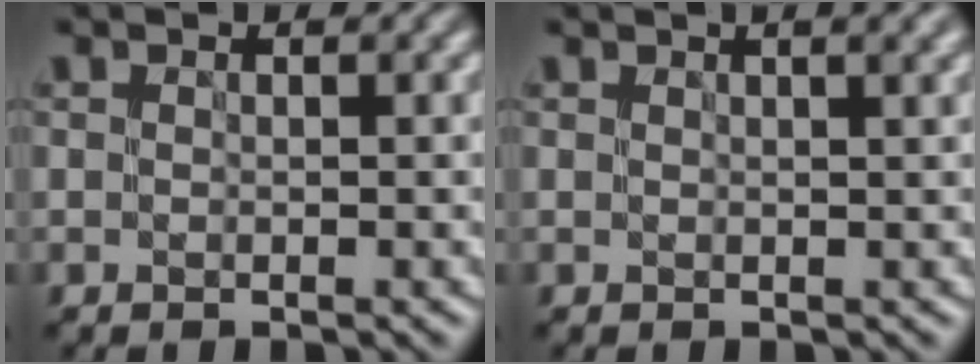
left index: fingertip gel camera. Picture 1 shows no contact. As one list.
[{"total": 1.6, "force": [1.0, 0.2, 1.2], "torque": [-0.016, 0.001, 0.013]}]